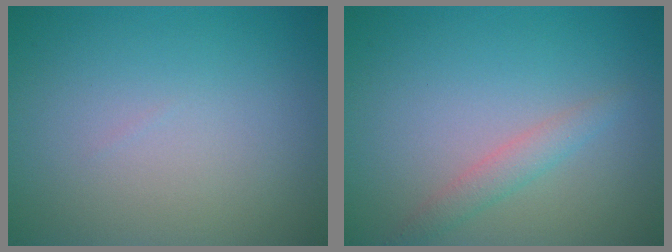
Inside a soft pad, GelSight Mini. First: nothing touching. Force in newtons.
{"total": 1.7, "press": 1.7, "slide": 0.0}